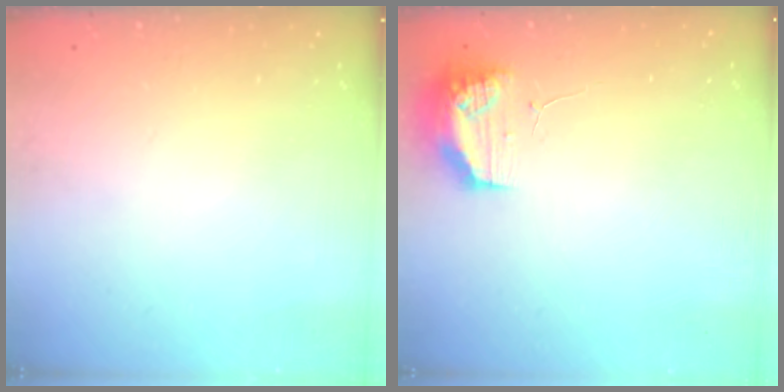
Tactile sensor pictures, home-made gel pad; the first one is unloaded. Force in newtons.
{"total": 9.7, "press": 9.6, "slide": 1.5}